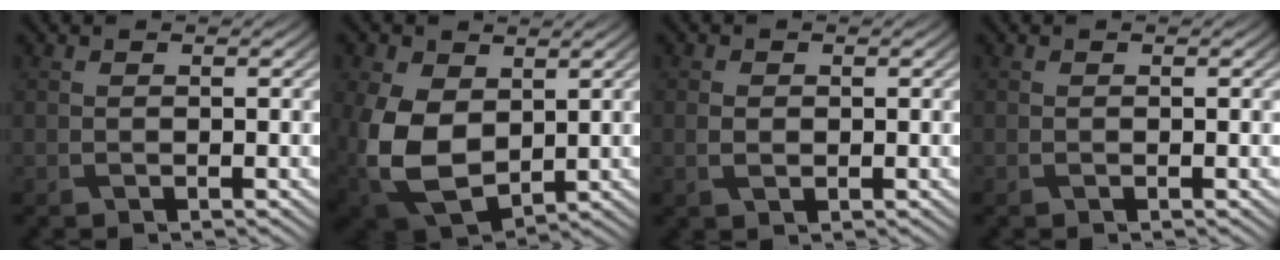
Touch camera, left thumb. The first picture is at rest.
{"total": 12.5, "force": [0.3, 8.9, 8.8], "torque": [-0.232, -0.027, 0.013]}
{"total": 1.5, "force": [0.0, 1.2, 1.0], "torque": [-0.024, -0.003, 0.000]}
{"total": 0.0}